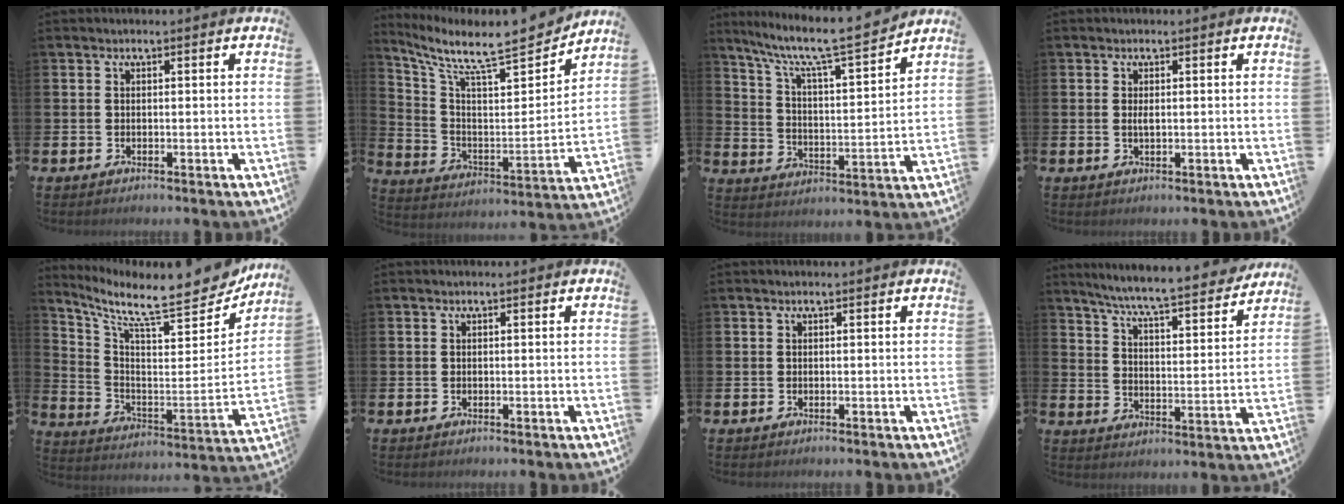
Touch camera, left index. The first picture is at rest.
{"total": 10.7, "force": [9.3, 1.7, 5.0], "torque": [-0.117, -0.077, 0.151]}
{"total": 9.1, "force": [8.2, 0.5, 3.9], "torque": [-0.105, -0.065, 0.134]}
{"total": 1.0, "force": [0.2, 0.4, 1.0], "torque": [-0.020, 0.003, 0.002]}
{"total": 10.8, "force": [9.3, 2.1, 5.0], "torque": [-0.111, -0.084, 0.148]}
{"total": 0.0}
{"total": 0.0}
{"total": 7.5, "force": [7.0, -0.1, 2.6], "torque": [-0.076, -0.056, 0.117]}